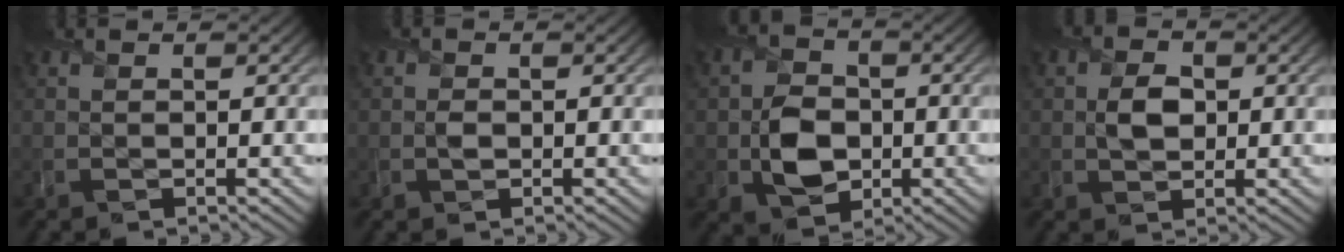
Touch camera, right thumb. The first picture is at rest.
{"total": 1.0, "force": [-0.1, 0.9, 0.6], "torque": [-0.010, 0.001, -0.004]}
{"total": 6.2, "force": [-1.1, 5.0, 3.6], "torque": [-0.074, -0.005, -0.026]}
{"total": 3.2, "force": [0.3, 2.4, 2.1], "torque": [-0.046, 0.001, 0.003]}